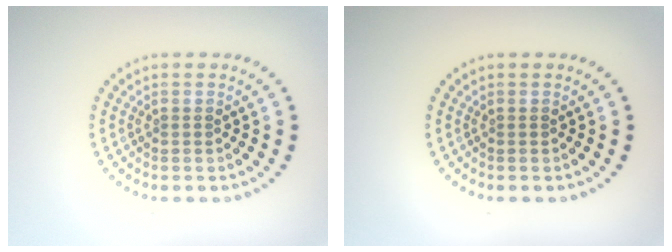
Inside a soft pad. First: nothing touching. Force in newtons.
{"total": 0.0}